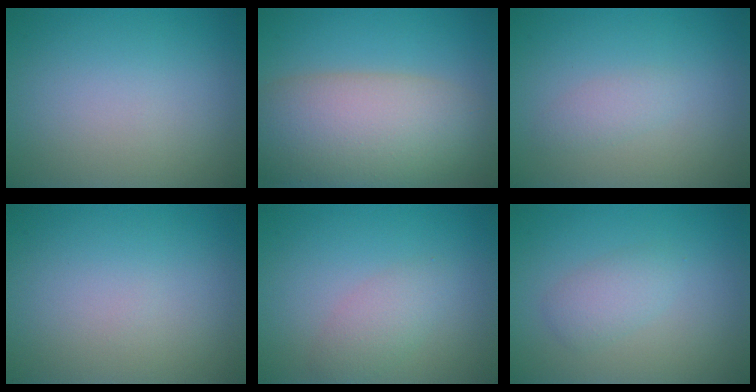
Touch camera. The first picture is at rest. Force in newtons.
{"total": 10.6, "press": 10.5, "slide": 0.9}
{"total": 1.3, "press": 1.3, "slide": 0.1}
{"total": 0.0}
{"total": 2.2, "press": 2.2, "slide": 0.1}
{"total": 2.0, "press": 2.0, "slide": 0.0}